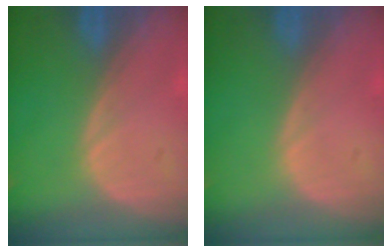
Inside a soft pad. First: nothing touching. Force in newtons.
{"total": 0.0}